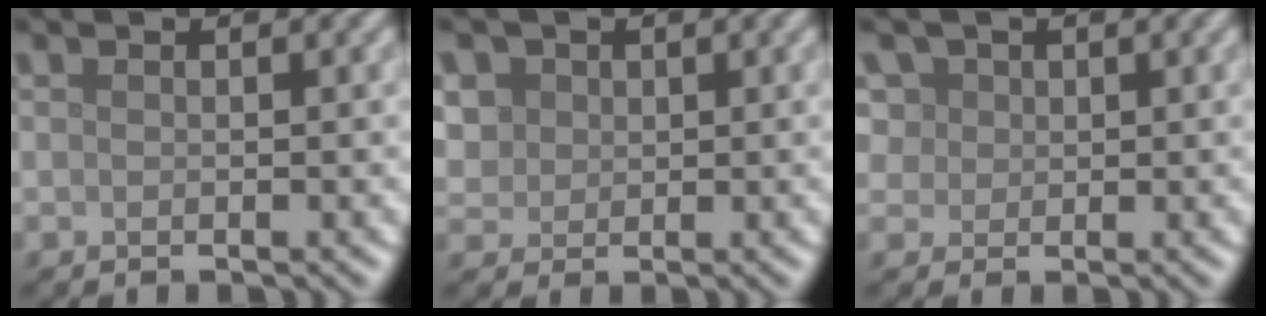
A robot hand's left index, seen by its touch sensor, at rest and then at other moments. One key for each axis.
{"total": 4.2, "fx": 1.6, "fy": 3.5, "fz": 1.6, "tx": -0.046, "ty": 0.013, "tz": 0.025}
{"total": 5.2, "fx": 2.7, "fy": 3.9, "fz": 2.1, "tx": -0.046, "ty": 0.012, "tz": 0.034}